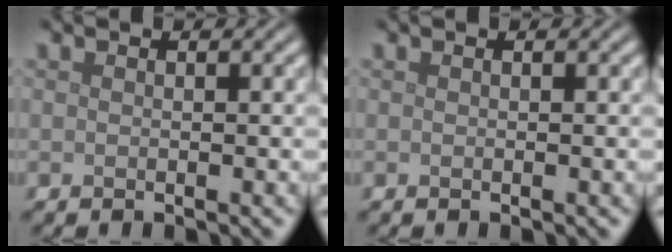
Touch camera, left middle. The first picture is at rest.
{"total": 0.0}